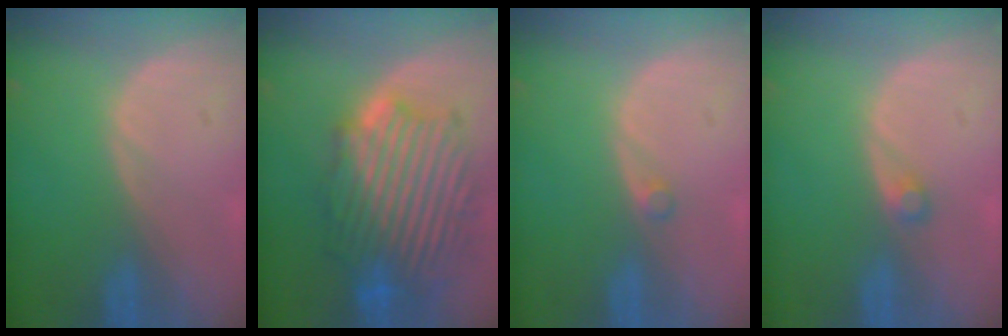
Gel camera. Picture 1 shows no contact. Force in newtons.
{"total": 13.2, "press": 13.2, "slide": 0.8}
{"total": 0.9, "press": 0.9, "slide": 0.2}
{"total": 1.3, "press": 1.2, "slide": 0.3}